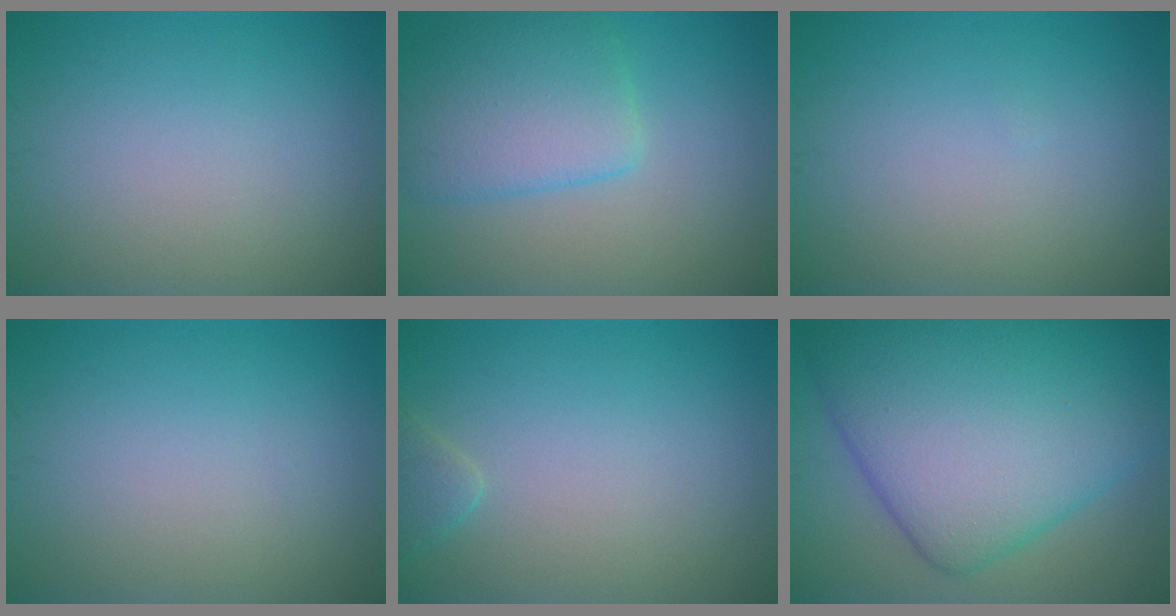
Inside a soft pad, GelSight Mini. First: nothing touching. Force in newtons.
{"total": 5.2, "press": 5.2, "slide": 0.3}
{"total": 0.0}
{"total": 0.0}
{"total": 1.4, "press": 1.4, "slide": 0.1}
{"total": 14.0, "press": 14.0, "slide": 0.3}